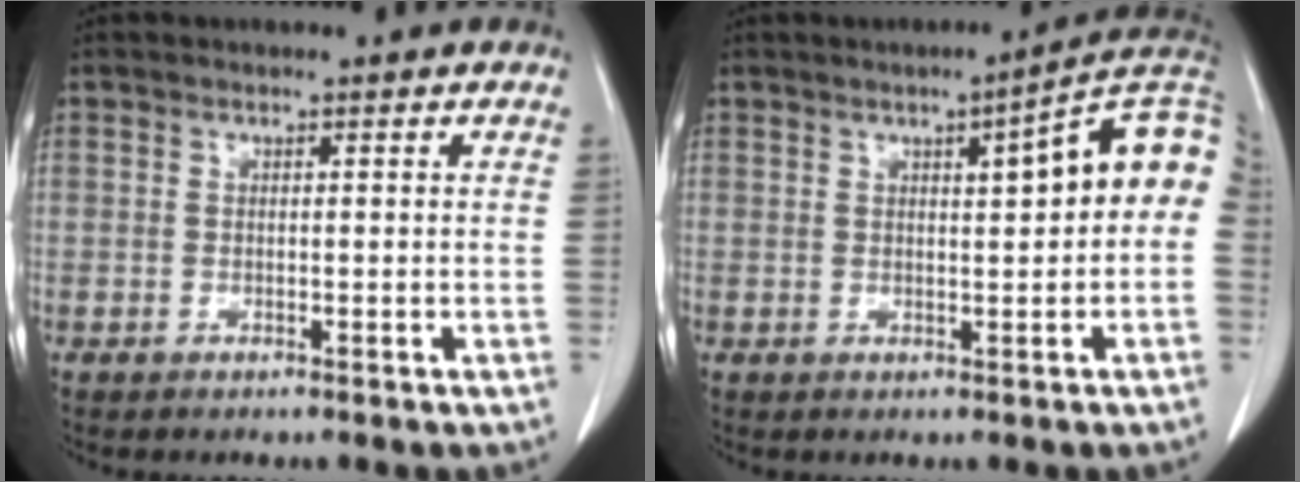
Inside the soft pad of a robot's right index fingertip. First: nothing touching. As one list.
[{"total": 9.6, "force": [1.6, 1.6, 9.3], "torque": [-0.122, 0.030, 0.015]}]